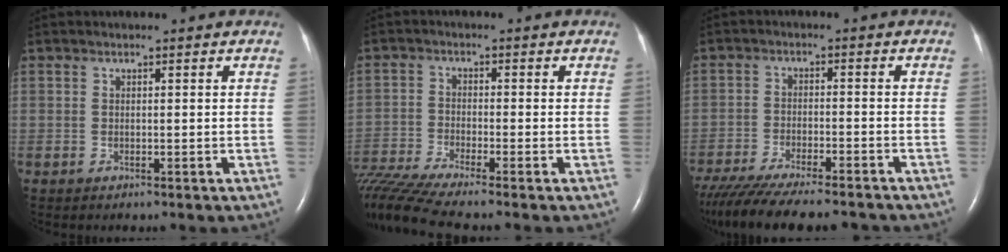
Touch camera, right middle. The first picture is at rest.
{"total": 10.8, "force": [-9.3, -0.8, 5.5], "torque": [-0.113, -0.017, -0.170]}
{"total": 17.8, "force": [-15.5, 2.7, 8.3], "torque": [-0.159, -0.037, -0.231]}